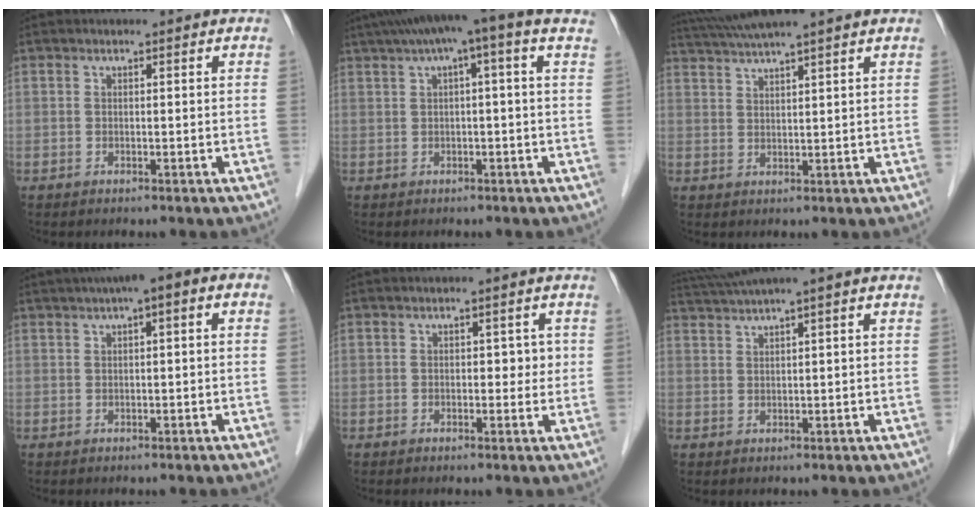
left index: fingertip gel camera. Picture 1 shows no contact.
{"total": 7.7, "force": [4.2, -0.4, 6.4], "torque": [-0.096, 0.046, 0.054]}
{"total": 7.4, "force": [6.5, -1.7, 3.2], "torque": [-0.057, 0.025, 0.106]}
{"total": 5.9, "force": [2.1, 1.5, 5.3], "torque": [-0.081, 0.032, 0.022]}
{"total": 2.5, "force": [0.1, 1.6, 1.9], "torque": [-0.017, 0.007, -0.001]}
{"total": 3.8, "force": [2.8, -1.1, 2.4], "torque": [-0.056, 0.017, 0.060]}